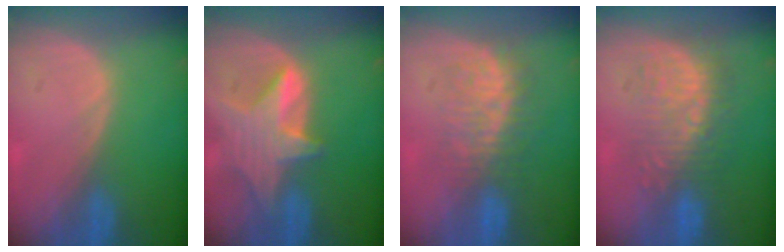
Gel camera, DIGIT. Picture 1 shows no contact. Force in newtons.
{"total": 7.1, "press": 6.8, "slide": 1.9}
{"total": 7.7, "press": 7.4, "slide": 1.8}
{"total": 8.9, "press": 8.6, "slide": 2.3}